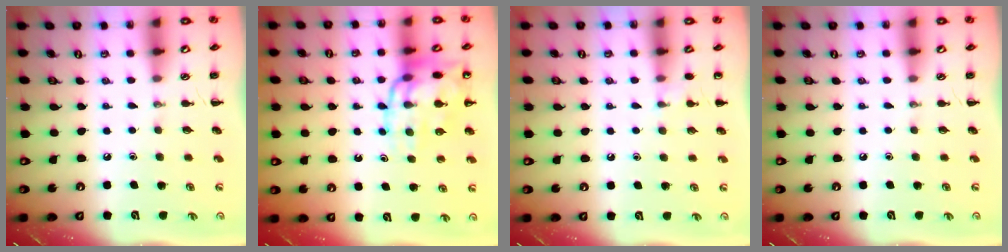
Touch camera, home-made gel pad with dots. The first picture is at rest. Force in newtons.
{"total": 15.0, "press": 14.8, "slide": 2.2}
{"total": 4.7, "press": 4.5, "slide": 1.3}
{"total": 0.0}